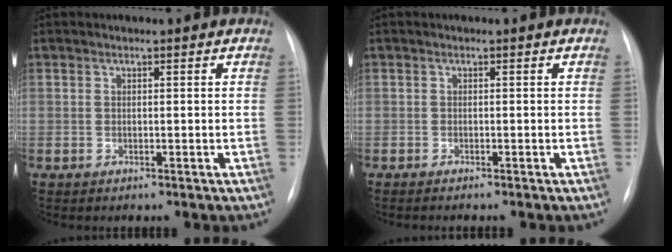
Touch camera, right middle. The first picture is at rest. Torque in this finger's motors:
{"motor_torque": [0.29, -0.33, 0.00, 0.01]}